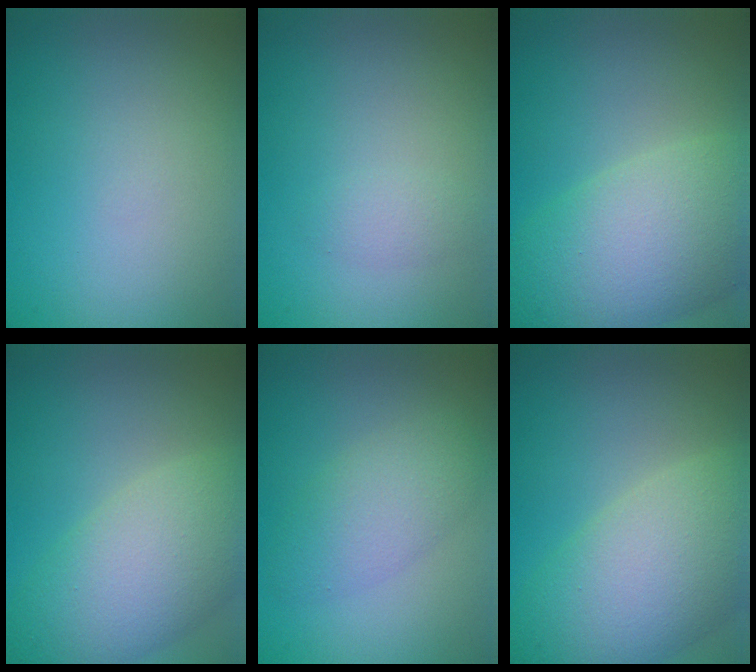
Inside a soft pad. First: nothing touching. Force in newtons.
{"total": 1.1, "press": 1.1, "slide": 0.0}
{"total": 8.9, "press": 8.9, "slide": 0.3}
{"total": 6.9, "press": 6.9, "slide": 0.4}
{"total": 3.5, "press": 3.5, "slide": 0.2}
{"total": 8.6, "press": 8.6, "slide": 0.4}